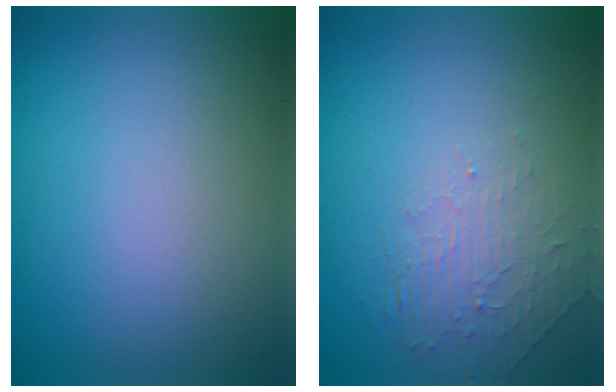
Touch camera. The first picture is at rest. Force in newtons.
{"total": 2.0, "press": 0.9, "slide": 1.8}